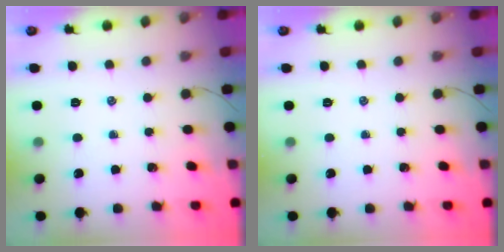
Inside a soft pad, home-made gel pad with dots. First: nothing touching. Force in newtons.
{"total": 0.0}